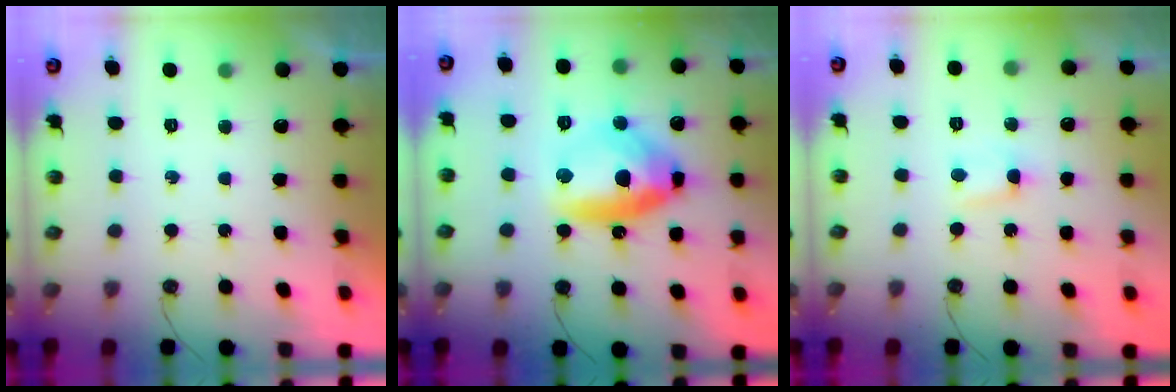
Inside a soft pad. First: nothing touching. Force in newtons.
{"total": 13.7, "press": 13.5, "slide": 2.0}
{"total": 2.8, "press": 2.8, "slide": 0.3}